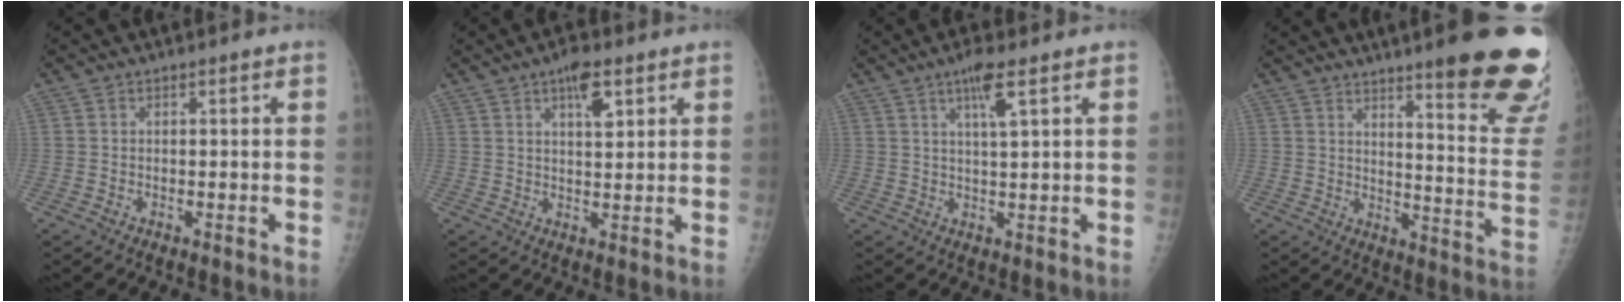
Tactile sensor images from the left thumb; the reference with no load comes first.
{"total": 5.6, "force": [3.0, 2.0, 4.3], "torque": [-0.056, -0.011, 0.045]}
{"total": 5.1, "force": [2.6, 0.4, 4.3], "torque": [-0.079, -0.010, 0.048]}
{"total": 21.3, "force": [14.5, 2.8, 15.4], "torque": [-0.171, -0.096, 0.188]}